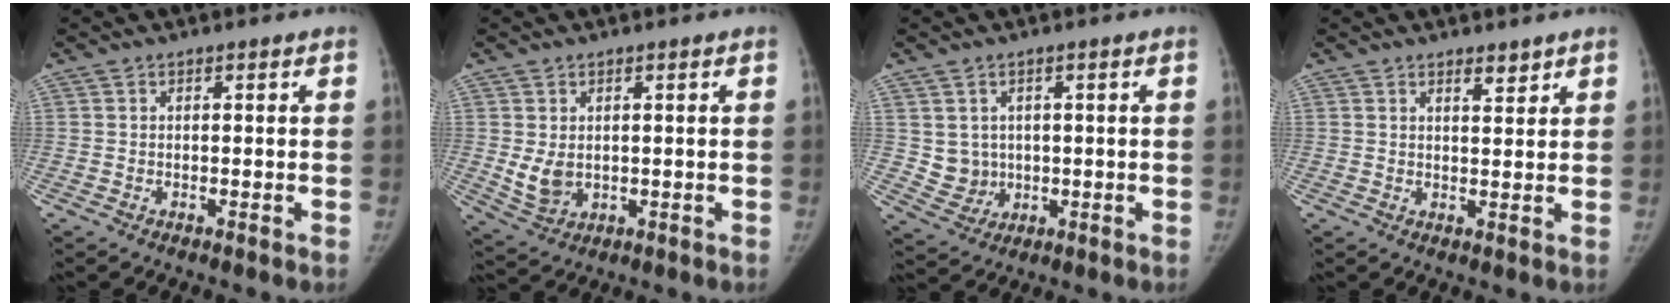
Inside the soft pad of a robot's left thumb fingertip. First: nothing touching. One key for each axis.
{"total": 4.8, "fx": 0.3, "fy": 3.5, "fz": 3.3, "tx": -0.051, "ty": -0.012, "tz": 0.020}
{"total": 4.6, "fx": 0.7, "fy": 4.3, "fz": 1.4, "tx": -0.006, "ty": -0.006, "tz": 0.024}
{"total": 2.6, "fx": 2.0, "fy": 0.9, "fz": 1.3, "tx": -0.013, "ty": -0.016, "tz": 0.033}